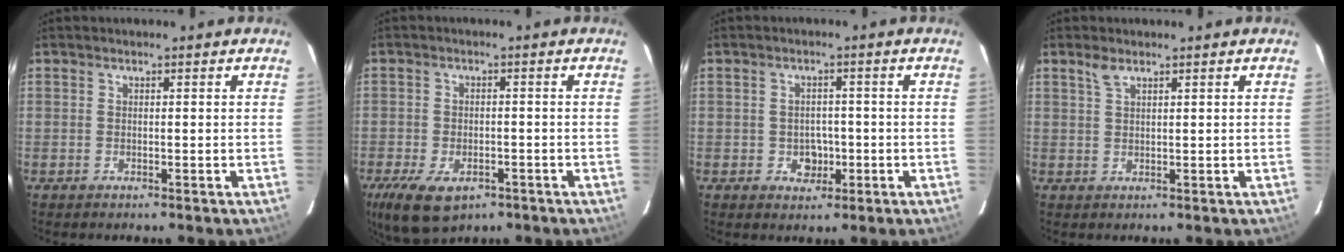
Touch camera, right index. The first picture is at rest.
{"total": 10.8, "force": [-6.3, 5.8, 6.7], "torque": [-0.151, -0.029, -0.101]}
{"total": 3.8, "force": [-0.9, 3.3, 1.5], "torque": [-0.031, 0.008, -0.003]}
{"total": 1.9, "force": [1.4, 0.7, 1.1], "torque": [-0.023, 0.005, 0.028]}